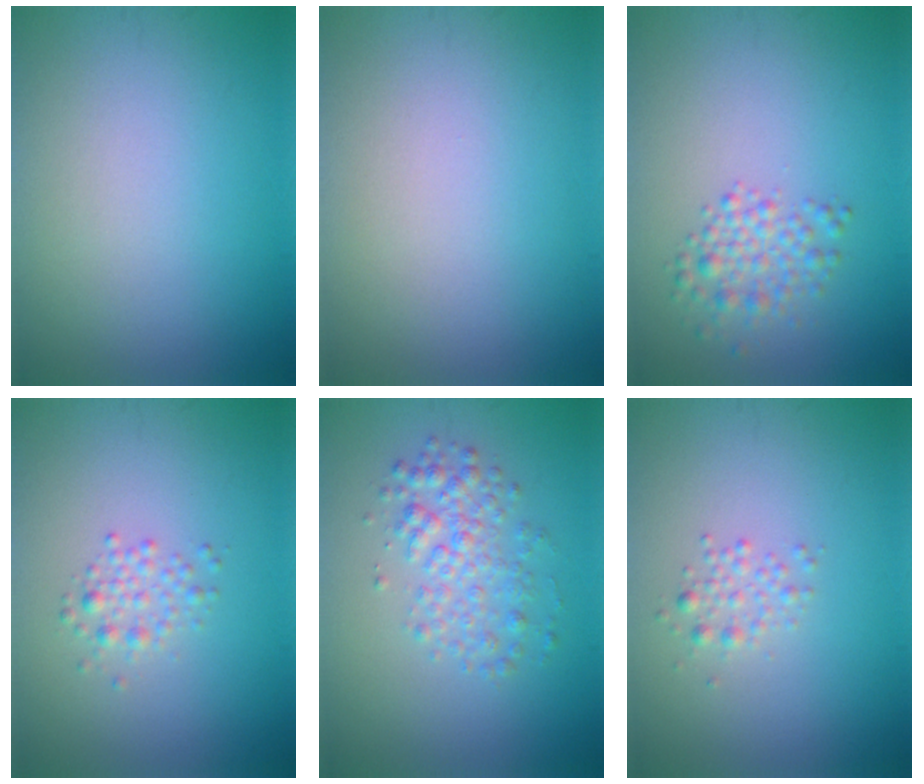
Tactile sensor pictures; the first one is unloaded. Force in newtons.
{"total": 0.0}
{"total": 2.6, "press": 2.6, "slide": 0.1}
{"total": 1.6, "press": 1.6, "slide": 0.0}
{"total": 3.2, "press": 3.2, "slide": 0.1}
{"total": 1.4, "press": 1.4, "slide": 0.1}